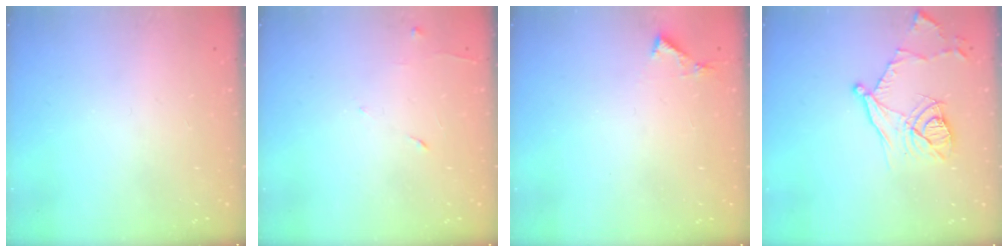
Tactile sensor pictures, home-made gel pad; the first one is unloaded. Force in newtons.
{"total": 5.1, "press": 5.1, "slide": 0.8}
{"total": 4.1, "press": 4.1, "slide": 0.5}
{"total": 13.8, "press": 13.7, "slide": 1.8}